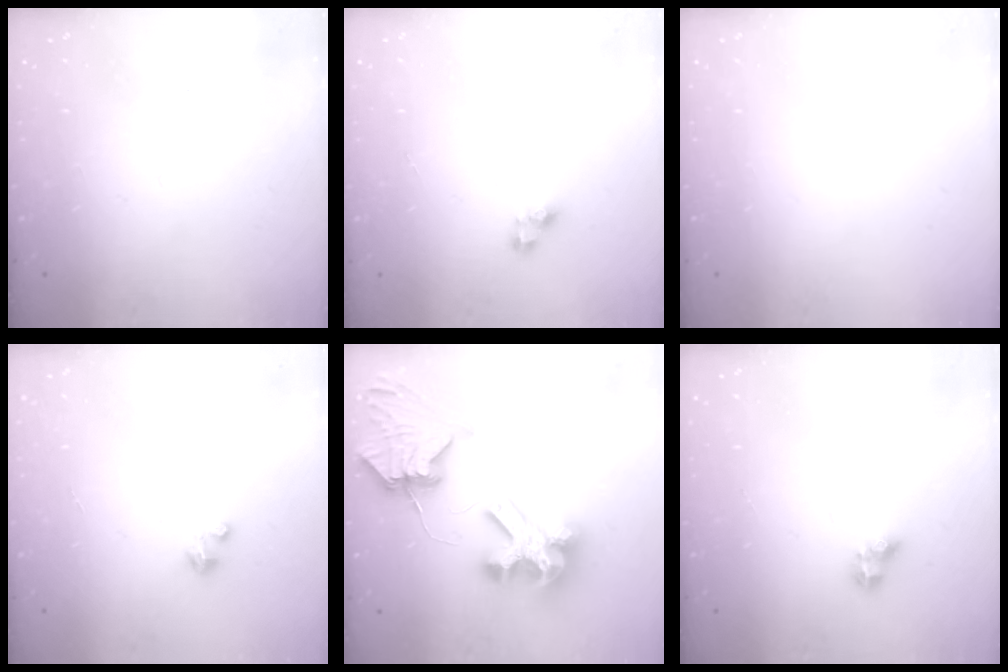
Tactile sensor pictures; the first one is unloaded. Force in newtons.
{"total": 3.6, "press": 3.6, "slide": 0.5}
{"total": 0.0}
{"total": 0.6, "press": 0.6, "slide": 0.3}
{"total": 11.3, "press": 11.2, "slide": 1.5}
{"total": 3.4, "press": 3.2, "slide": 1.2}